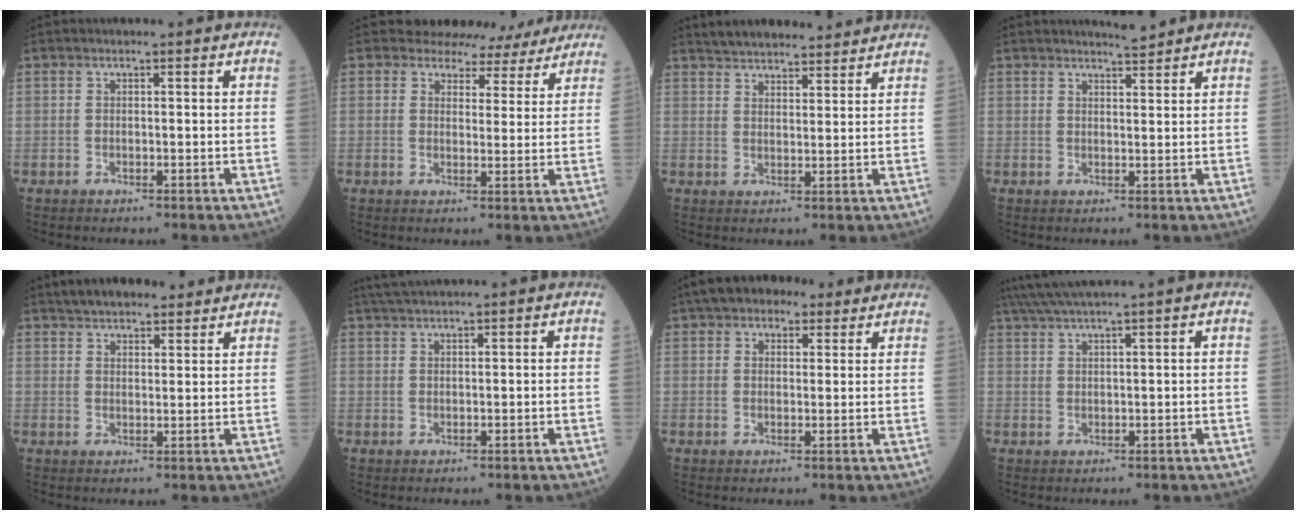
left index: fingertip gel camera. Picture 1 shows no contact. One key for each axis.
{"total": 8.8, "fx": 8.1, "fy": 3.4, "fz": -0.1, "tx": 0.027, "ty": -0.001, "tz": 0.079}
{"total": 11.9, "fx": 11.1, "fy": 2.5, "fz": 3.6, "tx": -0.047, "ty": 0.021, "tz": 0.158}
{"total": 2.7, "fx": 2.7, "fy": -0.1, "fz": 0.4, "tx": -0.011, "ty": -0.003, "tz": 0.045}
{"total": 9.8, "fx": 8.6, "fy": 2.7, "fz": 3.7, "tx": -0.048, "ty": 0.025, "tz": 0.125}
{"total": 3.7, "fx": 3.3, "fy": -0.7, "fz": 1.5, "tx": -0.028, "ty": 0.024, "tz": 0.066}
{"total": 7.7, "fx": 5.8, "fy": 3.7, "fz": 3.4, "tx": -0.047, "ty": 0.036, "tz": 0.090}
{"total": 6.3, "fx": 5.2, "fy": -1.5, "fz": 3.0, "tx": -0.053, "ty": 0.024, "tz": 0.097}